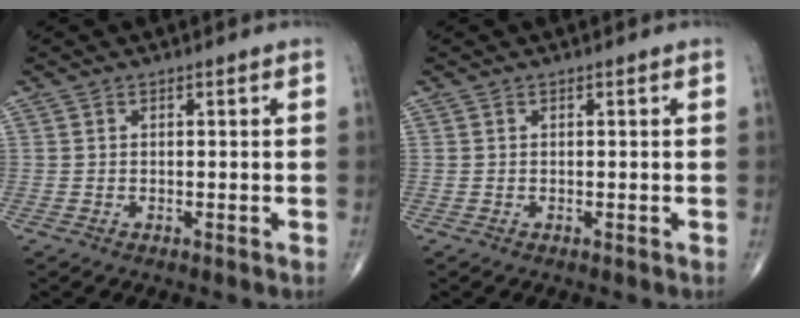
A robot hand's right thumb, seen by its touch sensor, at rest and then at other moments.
{"total": 0.0}